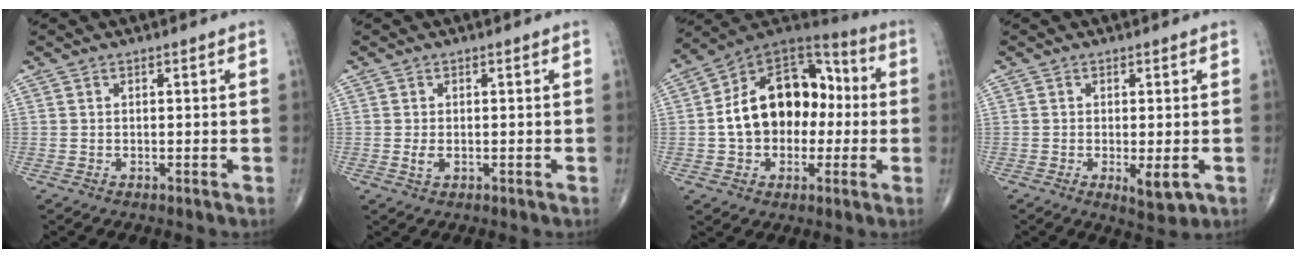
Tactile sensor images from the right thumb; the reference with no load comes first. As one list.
[{"total": 1.7, "force": [-0.3, 0.9, 1.4], "torque": [-0.030, -0.003, -0.006]}, {"total": 19.0, "force": [-0.4, 13.2, 13.7], "torque": [-0.180, 0.044, -0.012]}, {"total": 4.4, "force": [-1.2, 1.6, 3.9], "torque": [-0.057, -0.011, -0.015]}]